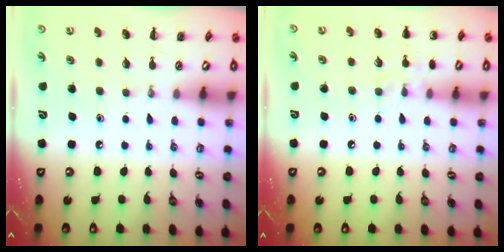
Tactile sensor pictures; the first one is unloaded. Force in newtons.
{"total": 7.5, "press": 7.2, "slide": 1.9}